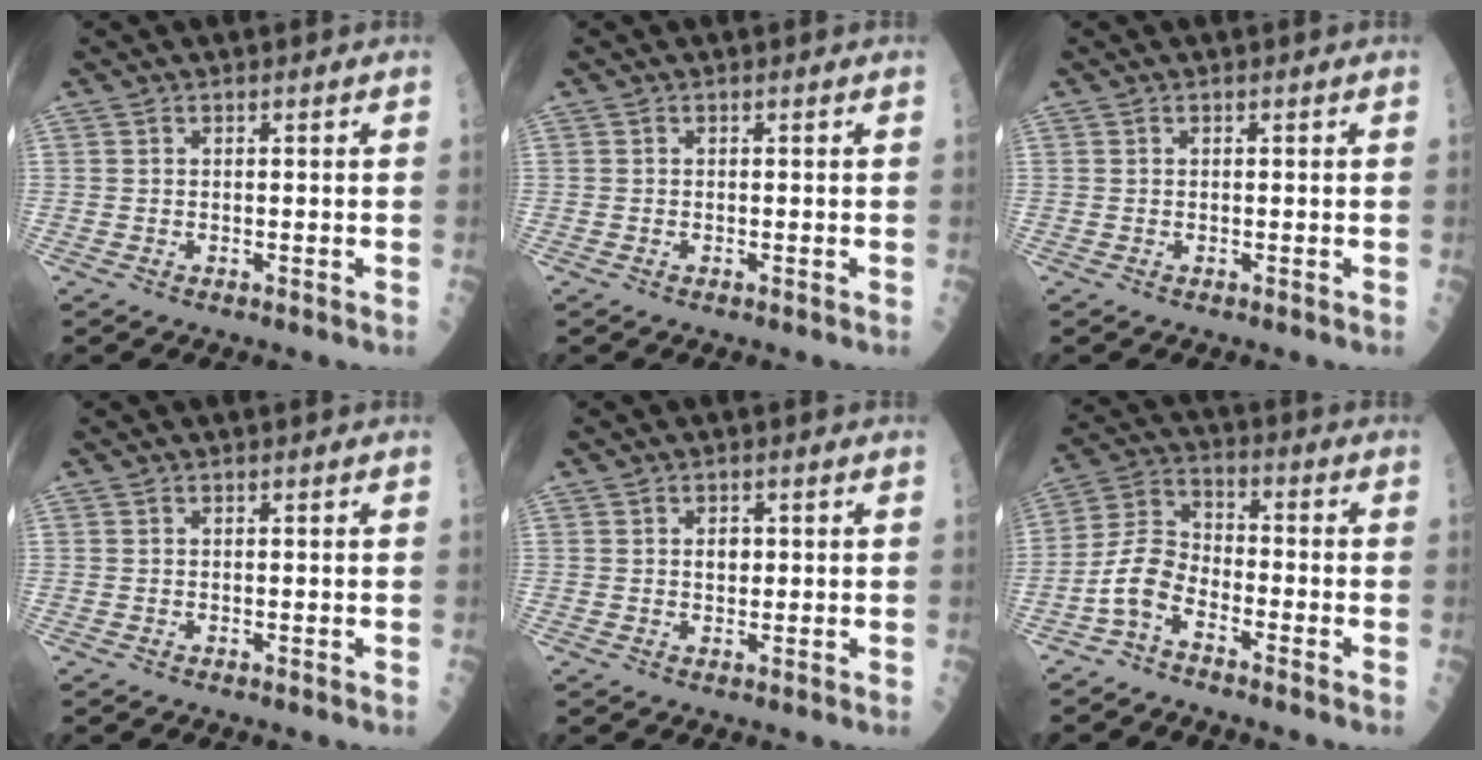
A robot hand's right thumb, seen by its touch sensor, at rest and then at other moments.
{"total": 0.0}
{"total": 0.0}
{"total": 0.0}
{"total": 2.1, "force": [0.3, 1.5, 1.4], "torque": [-0.010, 0.000, 0.004]}
{"total": 7.8, "force": [-4.2, 4.0, 5.2], "torque": [-0.102, 0.046, -0.097]}